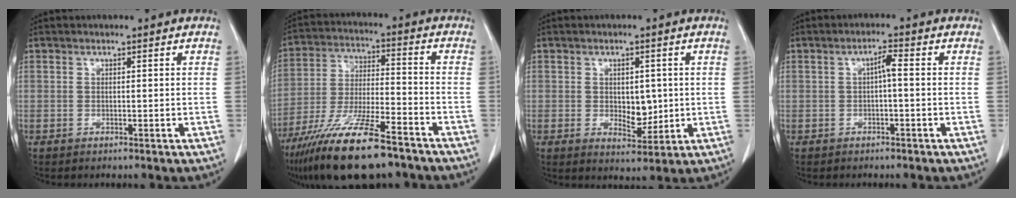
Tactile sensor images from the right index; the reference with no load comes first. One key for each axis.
{"total": 17.7, "fx": -12.7, "fy": 3.0, "fz": 12.0, "tx": -0.232, "ty": -0.037, "tz": -0.227}
{"total": 4.8, "fx": 0.2, "fy": 2.8, "fz": 3.9, "tx": -0.053, "ty": -0.001, "tz": 0.016}
{"total": 2.2, "fx": -0.1, "fy": 0.3, "fz": 2.1, "tx": -0.036, "ty": 0.005, "tz": -0.002}